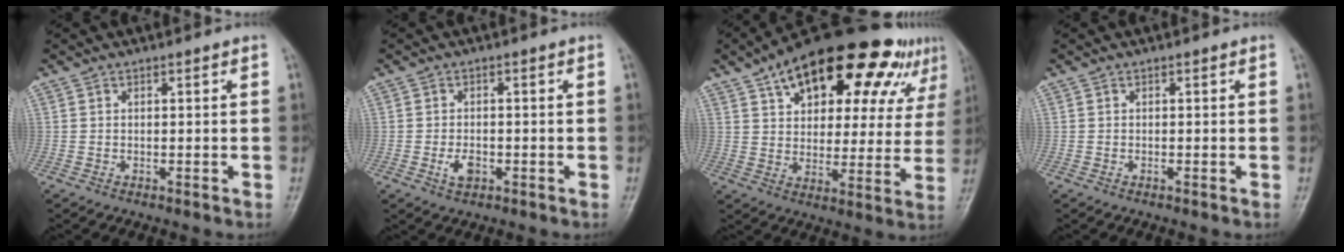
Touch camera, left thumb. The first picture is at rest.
{"total": 3.0, "force": [-1.1, 1.9, 2.1], "torque": [-0.036, 0.001, -0.019]}
{"total": 26.6, "force": [15.0, 12.3, 18.2], "torque": [-0.233, 0.007, 0.218]}
{"total": 0.0}